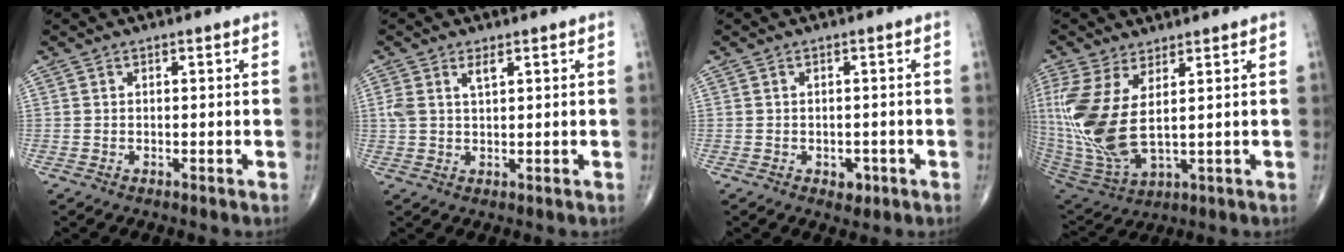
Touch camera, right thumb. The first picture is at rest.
{"total": 3.2, "force": [1.5, 1.2, 2.5], "torque": [-0.058, 0.005, 0.035]}
{"total": 2.2, "force": [-0.9, 1.6, 1.2], "torque": [-0.005, 0.002, -0.008]}
{"total": 15.9, "force": [2.9, 6.7, 14.1], "torque": [-0.341, -0.027, 0.075]}